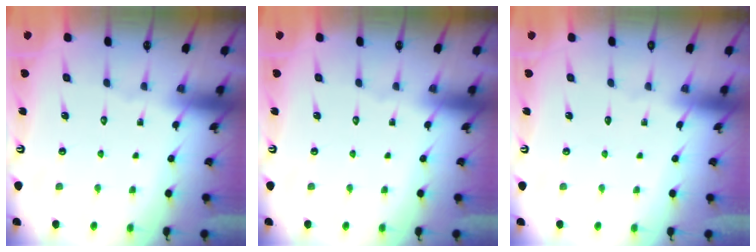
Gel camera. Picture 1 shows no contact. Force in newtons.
{"total": 0.0}
{"total": 0.0}